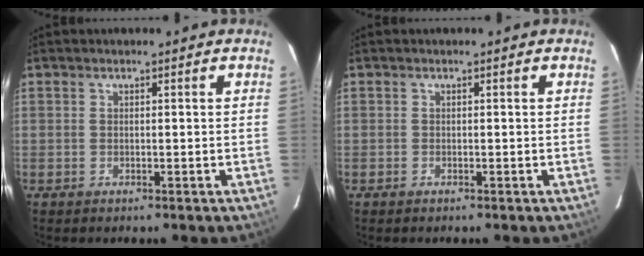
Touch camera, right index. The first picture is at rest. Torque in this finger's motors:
{"motor_torque": [-0.03, -0.02, 0.03, -0.01]}